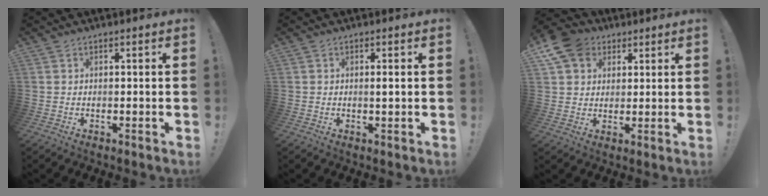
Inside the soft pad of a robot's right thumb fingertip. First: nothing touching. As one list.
[{"total": 1.3, "force": [0.1, 0.1, 1.3], "torque": [-0.015, -0.004, -0.003]}, {"total": 10.2, "force": [4.6, 8.1, 4.0], "torque": [-0.078, -0.017, 0.094]}]